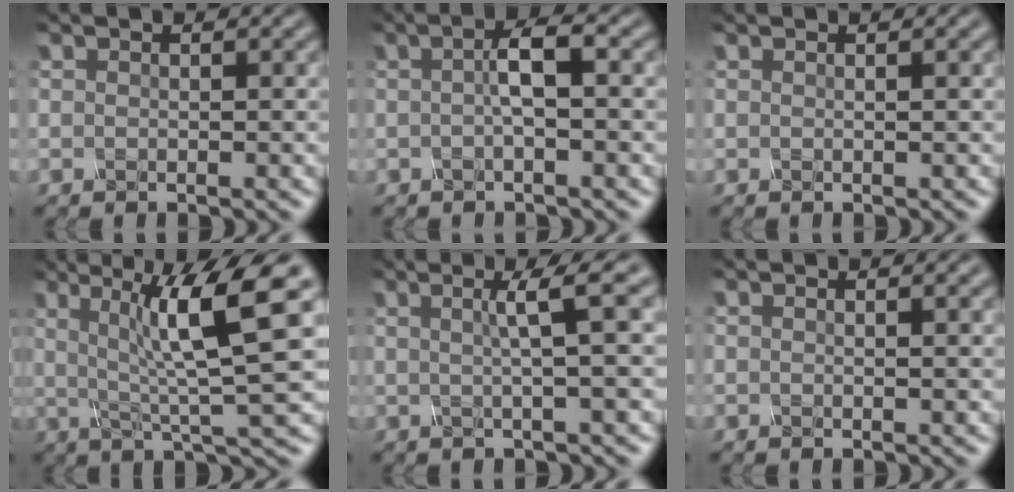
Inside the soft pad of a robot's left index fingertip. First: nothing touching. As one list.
[{"total": 2.8, "force": [0.1, 0.4, 2.7], "torque": [-0.051, 0.009, -0.001]}, {"total": 0.9, "force": [0.4, 0.3, 0.7], "torque": [-0.005, 0.004, 0.000]}, {"total": 9.5, "force": [2.3, 1.6, 9.1], "torque": [-0.137, 0.006, 0.039]}, {"total": 4.4, "force": [1.0, 0.4, 4.3], "torque": [-0.065, 0.014, 0.012]}, {"total": 1.2, "force": [0.6, 0.4, 0.9], "torque": [-0.006, 0.004, 0.003]}]